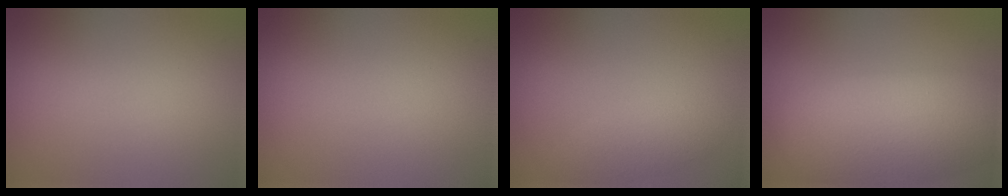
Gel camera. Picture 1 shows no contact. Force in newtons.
{"total": 0.0}
{"total": 2.3, "press": 2.3, "slide": 0.2}
{"total": 9.6, "press": 9.6, "slide": 0.7}